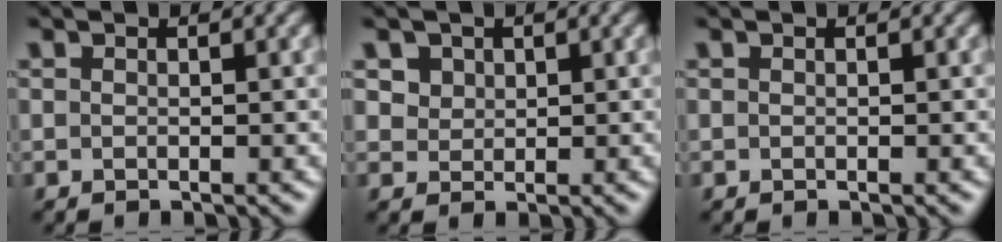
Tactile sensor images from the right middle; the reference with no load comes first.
{"total": 3.4, "force": [1.9, 2.4, 1.4], "torque": [-0.046, 0.000, 0.040]}
{"total": 0.0}